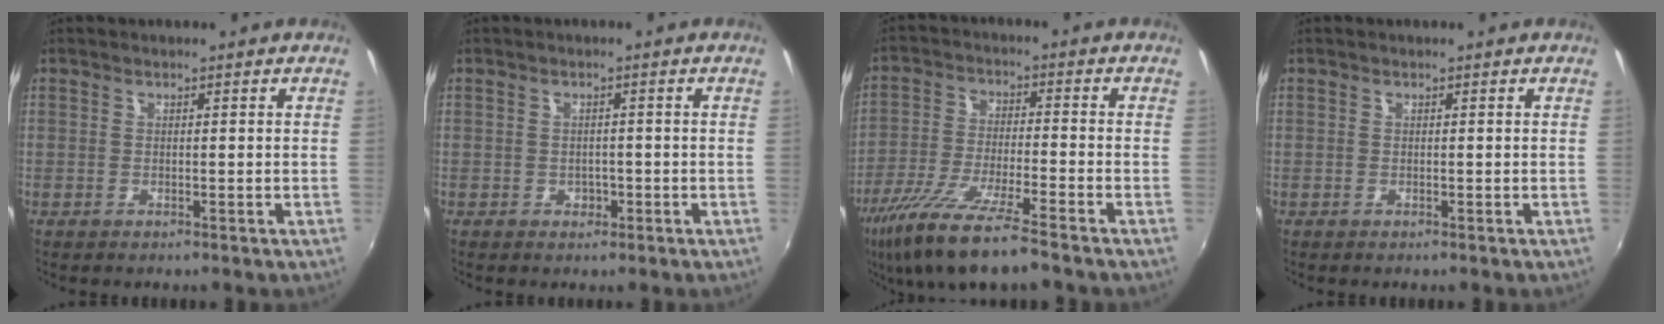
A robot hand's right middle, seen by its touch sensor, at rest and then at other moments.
{"total": 1.8, "force": [-0.6, 1.5, 0.5], "torque": [-0.007, 0.001, -0.005]}
{"total": 14.0, "force": [-10.4, 1.1, 9.3], "torque": [-0.197, -0.035, -0.189]}
{"total": 0.0}